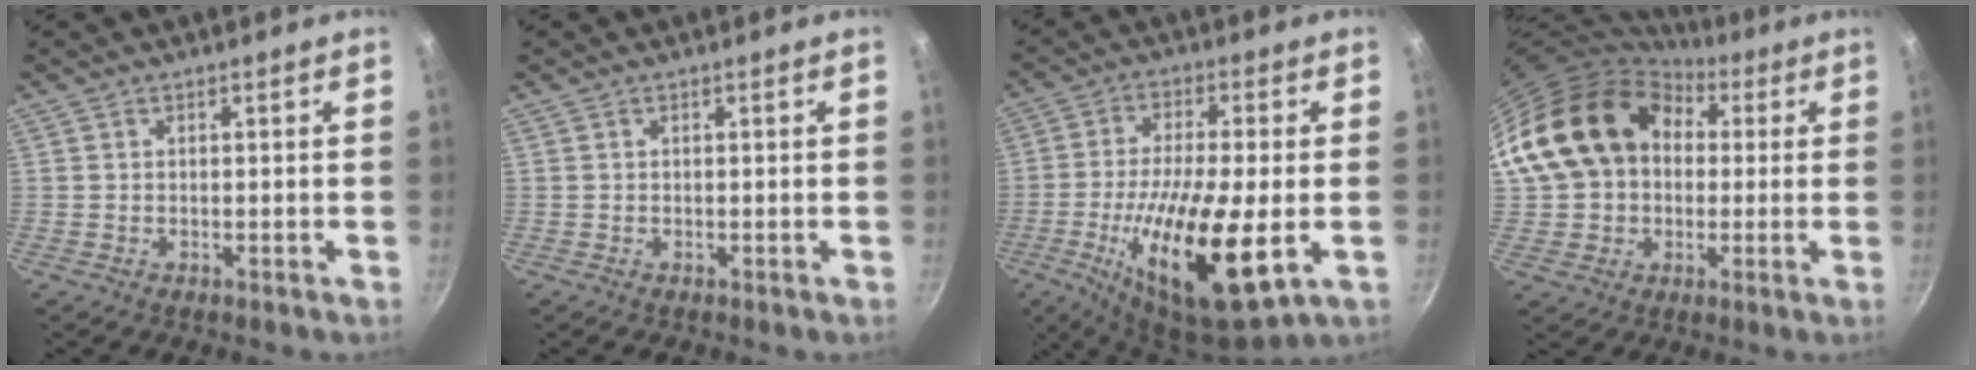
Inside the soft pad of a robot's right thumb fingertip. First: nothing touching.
{"total": 0.0}
{"total": 19.9, "force": [-4.8, 5.9, 18.3], "torque": [-0.335, 0.002, -0.088]}
{"total": 18.2, "force": [4.6, 14.4, 10.1], "torque": [-0.162, 0.035, 0.080]}